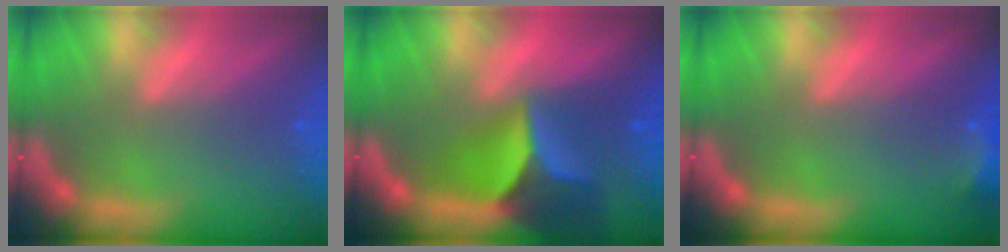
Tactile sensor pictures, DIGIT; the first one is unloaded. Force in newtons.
{"total": 8.9}
{"total": 2.4}